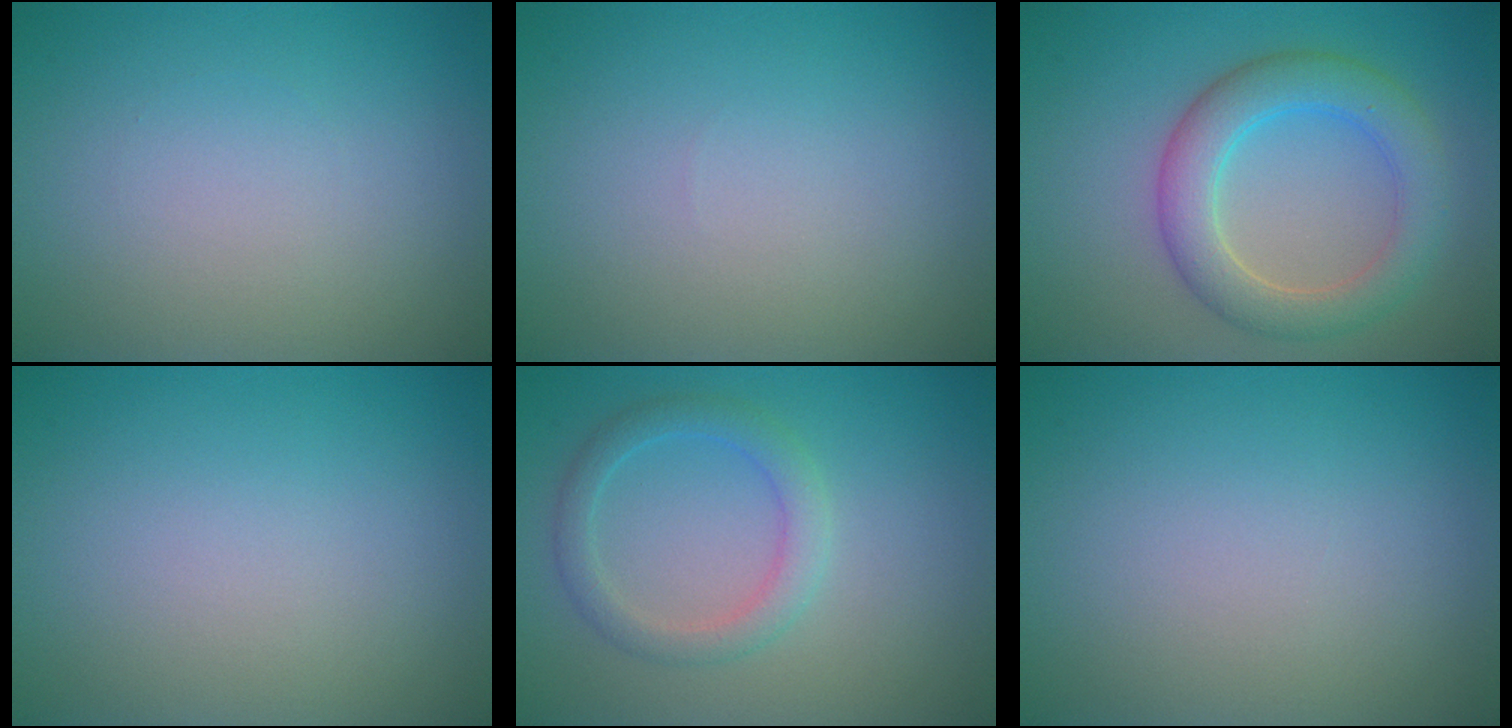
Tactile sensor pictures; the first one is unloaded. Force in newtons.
{"total": 0.0}
{"total": 5.1, "press": 5.1, "slide": 0.5}
{"total": 0.0}
{"total": 2.7, "press": 2.7, "slide": 0.1}
{"total": 0.0}